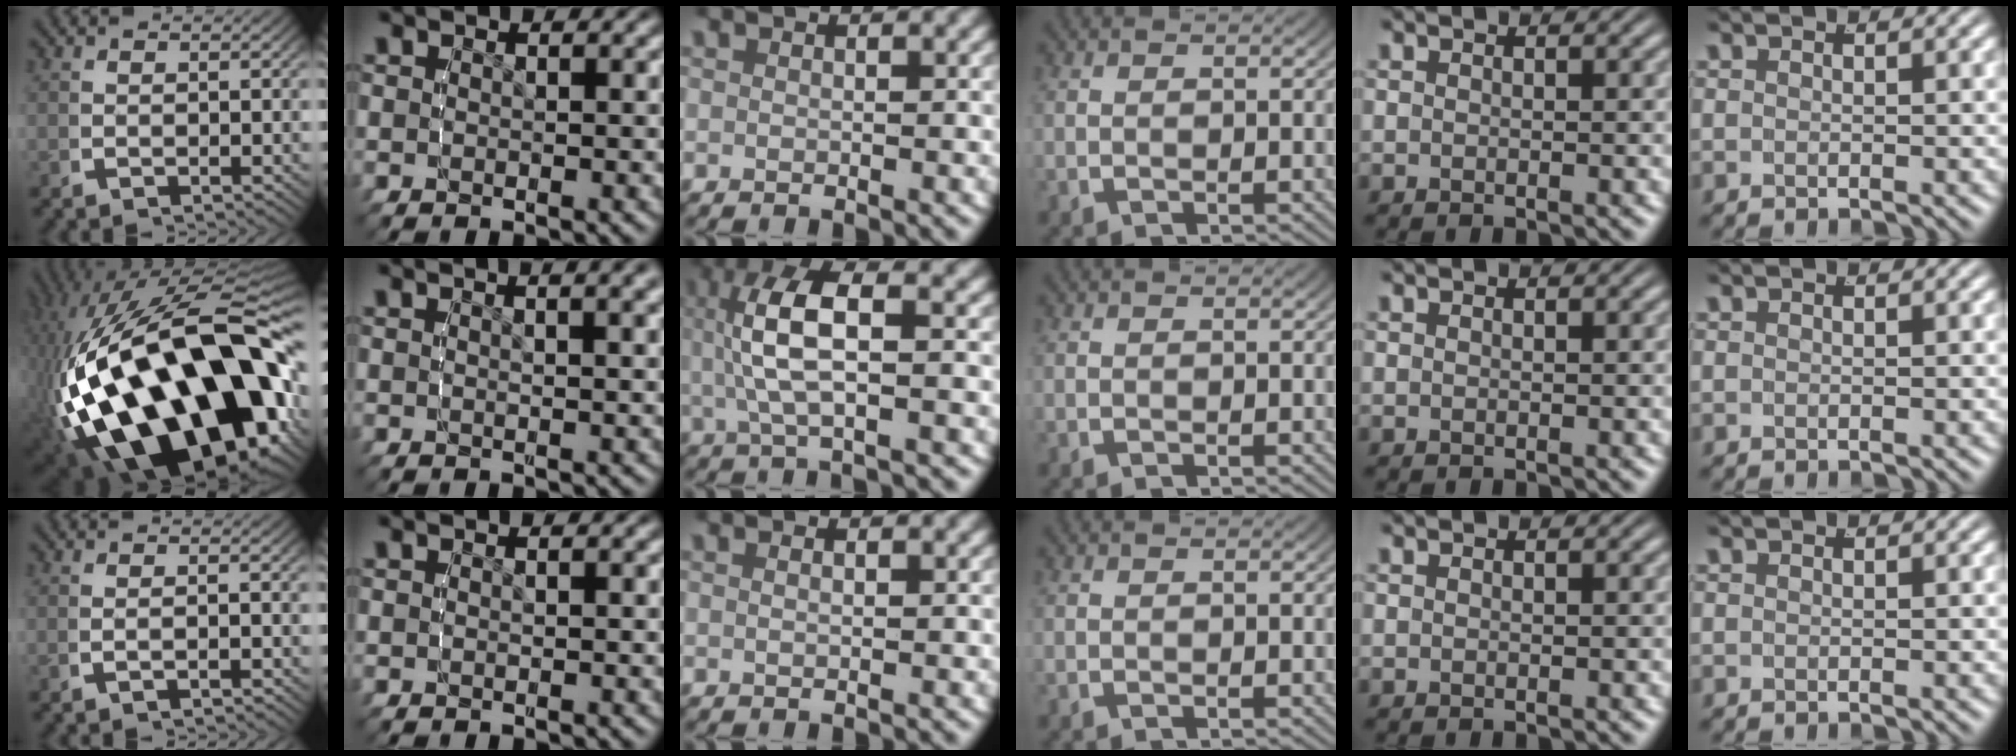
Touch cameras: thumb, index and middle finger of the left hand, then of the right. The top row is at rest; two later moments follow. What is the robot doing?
{"motion": "lift_and_place", "object": "tape"}